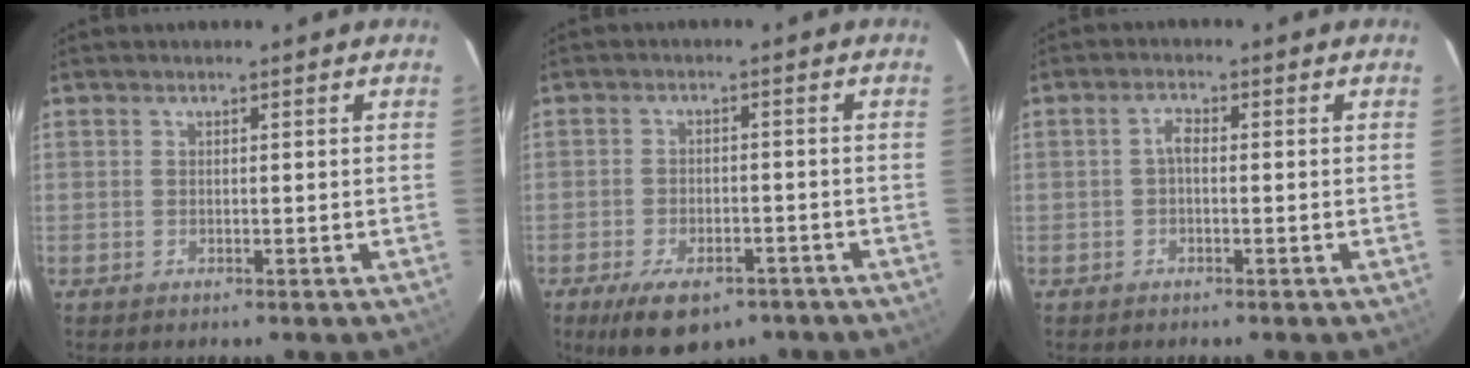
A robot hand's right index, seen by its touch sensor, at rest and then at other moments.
{"total": 11.0, "force": [-7.4, 5.1, 6.3], "torque": [-0.130, -0.015, -0.108]}
{"total": 1.7, "force": [-0.3, 0.9, 1.5], "torque": [-0.031, 0.008, -0.008]}